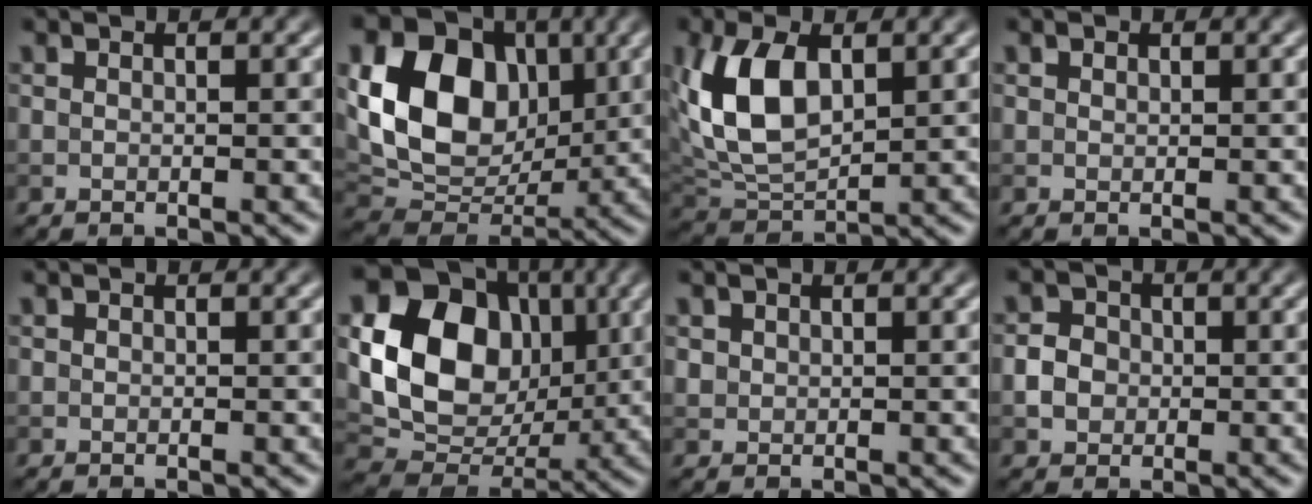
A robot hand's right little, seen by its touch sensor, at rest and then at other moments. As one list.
[{"total": 11.9, "force": [2.3, 8.8, 7.7], "torque": [-0.142, 0.002, 0.032]}, {"total": 7.5, "force": [1.7, 4.3, 5.9], "torque": [-0.130, 0.005, 0.034]}, {"total": 0.6, "force": [0.4, 0.4, 0.2], "torque": [-0.002, -0.001, 0.007]}, {"total": 0.0}, {"total": 13.0, "force": [2.0, 10.1, 7.9], "torque": [-0.150, -0.006, 0.026]}, {"total": 0.8, "force": [0.4, 0.7, 0.2], "torque": [-0.001, -0.003, 0.012]}, {"total": 2.3, "force": [-0.4, 2.0, 1.0], "torque": [-0.016, 0.002, -0.009]}]